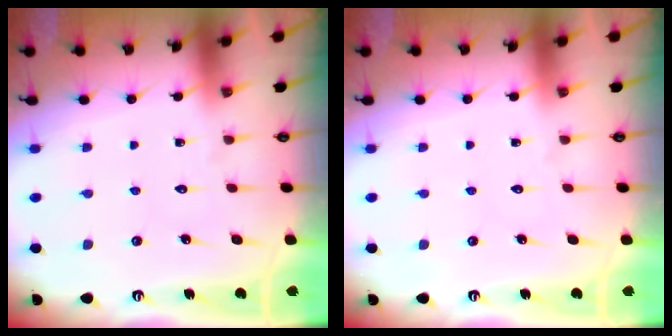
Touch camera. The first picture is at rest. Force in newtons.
{"total": 0.0}